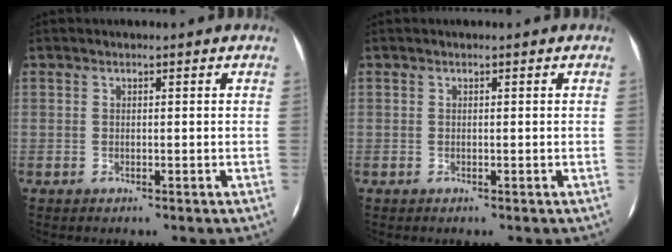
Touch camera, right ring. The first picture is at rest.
{"total": 0.0}